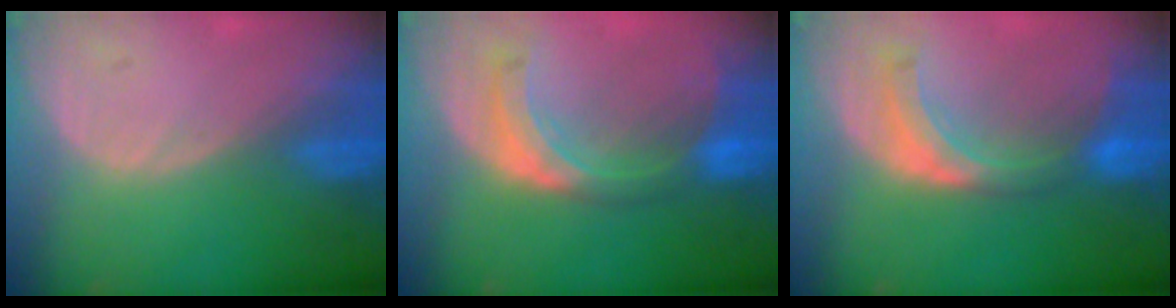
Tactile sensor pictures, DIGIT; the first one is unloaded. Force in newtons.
{"total": 8.2, "press": 7.2, "slide": 3.8}
{"total": 7.5, "press": 6.8, "slide": 3.0}